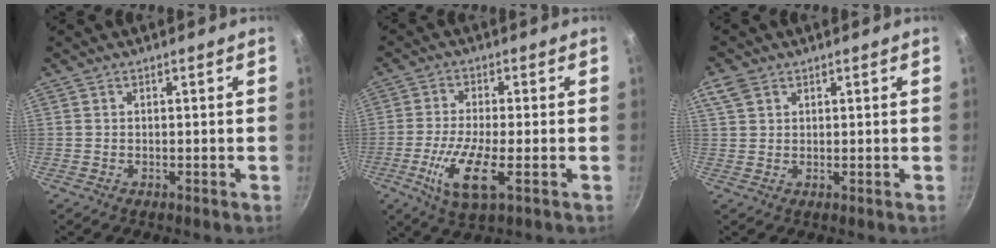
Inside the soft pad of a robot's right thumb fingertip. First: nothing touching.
{"total": 9.6, "force": [-2.8, 2.7, 8.8], "torque": [-0.182, -0.005, -0.058]}
{"total": 3.8, "force": [1.9, 2.6, 1.9], "torque": [-0.033, 0.001, 0.039]}